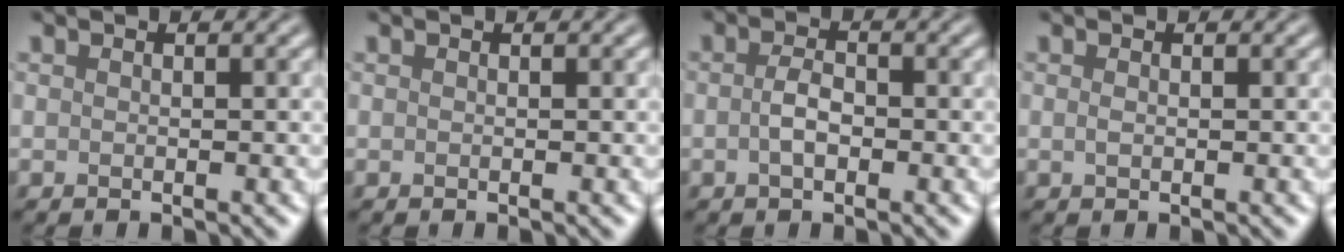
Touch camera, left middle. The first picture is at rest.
{"total": 0.0}
{"total": 2.0, "force": [-0.5, 1.0, 1.7], "torque": [-0.035, 0.002, -0.013]}
{"total": 0.6, "force": [0.1, 0.3, 0.5], "torque": [-0.012, 0.000, 0.001]}